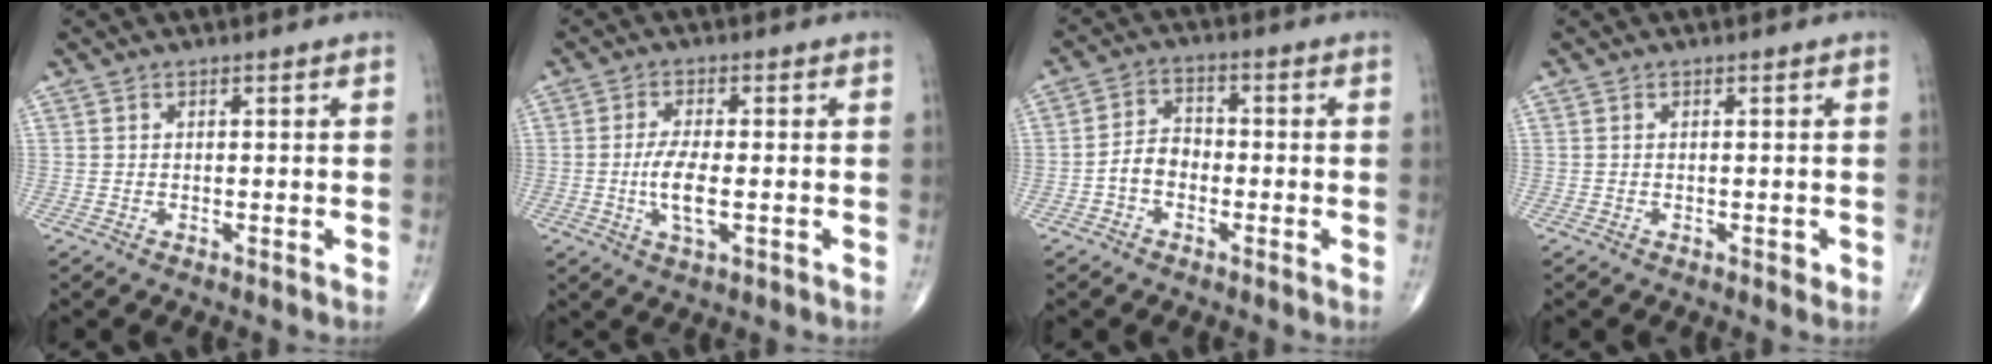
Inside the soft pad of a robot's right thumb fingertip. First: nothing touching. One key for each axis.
{"total": 5.8, "fx": -1.0, "fy": 1.9, "fz": 5.4, "tx": -0.112, "ty": -0.006, "tz": -0.020}
{"total": 4.9, "fx": -1.8, "fy": 3.5, "fz": 3.0, "tx": -0.039, "ty": 0.025, "tz": -0.043}
{"total": 0.7, "fx": -0.3, "fy": 0.4, "fz": 0.6, "tx": -0.006, "ty": -0.002, "tz": -0.005}